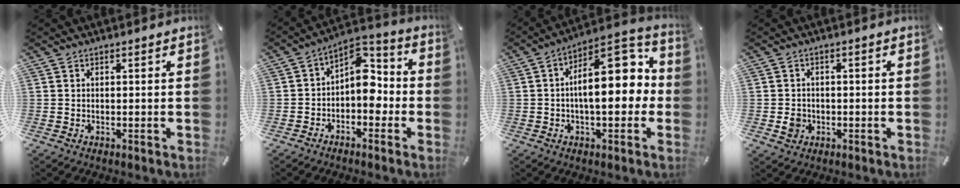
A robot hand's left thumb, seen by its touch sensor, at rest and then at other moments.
{"total": 9.0, "force": [-0.8, 6.4, 6.4], "torque": [-0.079, 0.000, -0.018]}
{"total": 17.2, "force": [1.7, 8.4, 14.9], "torque": [-0.189, -0.017, 0.026]}
{"total": 3.5, "force": [-0.9, 3.1, 1.2], "torque": [-0.011, 0.001, -0.017]}